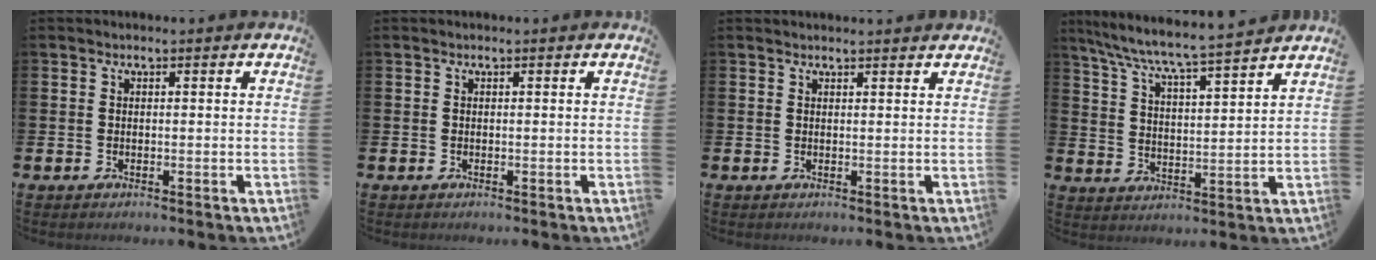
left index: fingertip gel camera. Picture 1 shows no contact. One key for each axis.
{"total": 0.0}
{"total": 0.9, "fx": 0.8, "fy": 0.0, "fz": 0.1, "tx": 0.007, "ty": -0.004, "tz": 0.013}
{"total": 7.2, "fx": 6.8, "fy": -0.1, "fz": 2.2, "tx": -0.075, "ty": -0.051, "tz": 0.116}